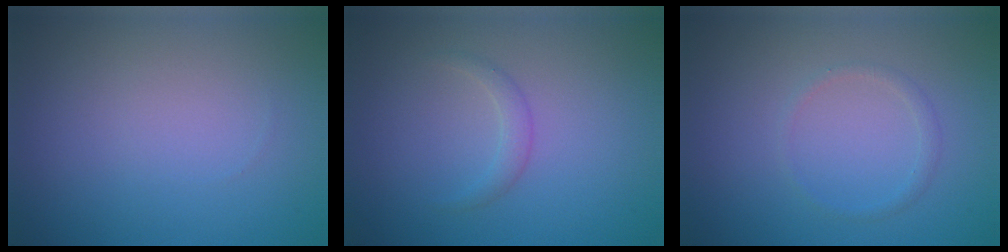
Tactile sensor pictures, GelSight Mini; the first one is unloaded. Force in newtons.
{"total": 1.2, "press": 1.2, "slide": 0.0}
{"total": 0.9, "press": 0.9, "slide": 0.1}